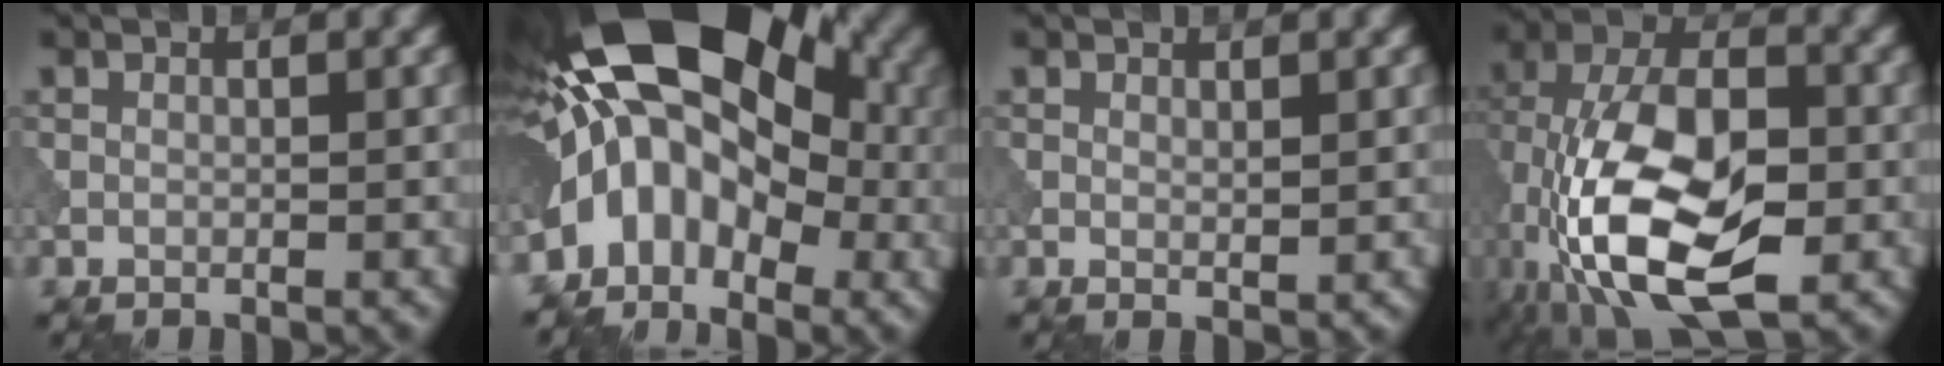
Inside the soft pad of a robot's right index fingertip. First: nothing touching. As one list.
[{"total": 15.9, "force": [0.5, 10.3, 12.2], "torque": [-0.188, 0.019, 0.004]}, {"total": 0.7, "force": [0.4, 0.2, 0.5], "torque": [-0.009, -0.003, 0.009]}, {"total": 15.6, "force": [-4.6, 7.8, 12.7], "torque": [-0.247, -0.011, -0.087]}]